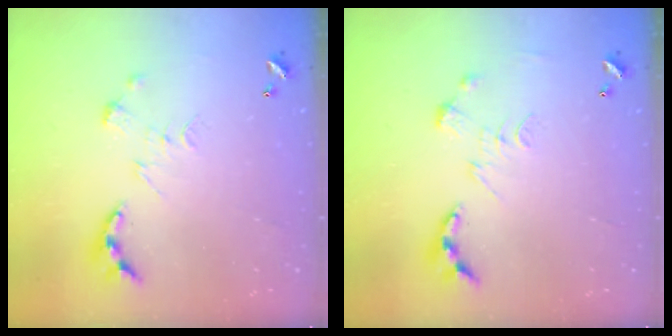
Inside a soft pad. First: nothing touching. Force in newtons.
{"total": 0.0}